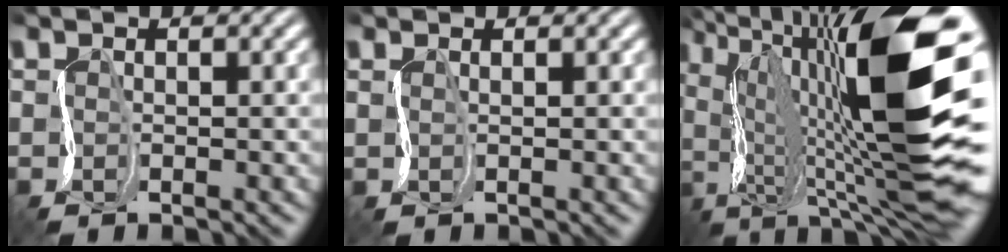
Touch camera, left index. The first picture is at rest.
{"total": 1.0, "force": [0.9, 0.2, 0.0], "torque": [0.001, 0.004, 0.010]}
{"total": 16.6, "force": [0.0, 5.2, 15.8], "torque": [-0.265, 0.037, -0.020]}